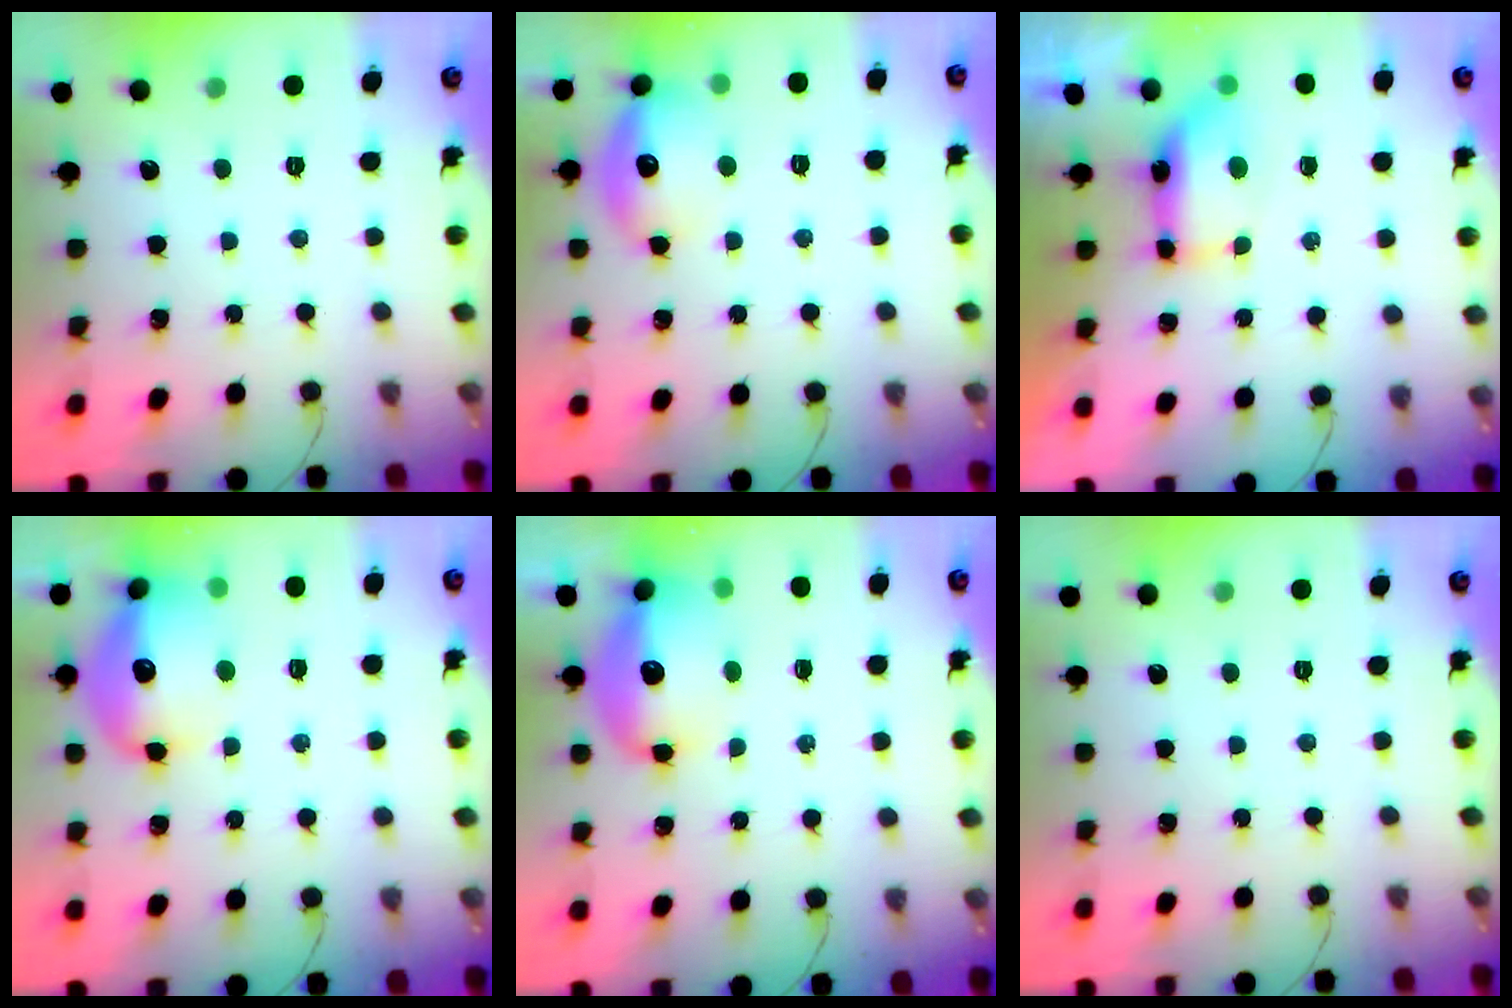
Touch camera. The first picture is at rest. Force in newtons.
{"total": 14.0, "press": 13.9, "slide": 1.3}
{"total": 7.4, "press": 7.3, "slide": 1.6}
{"total": 16.1, "press": 15.9, "slide": 2.6}
{"total": 12.8, "press": 12.4, "slide": 3.3}
{"total": 0.0}